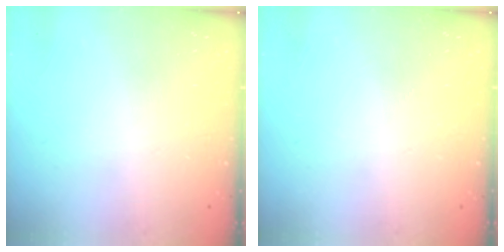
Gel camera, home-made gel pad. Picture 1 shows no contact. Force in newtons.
{"total": 0.0}